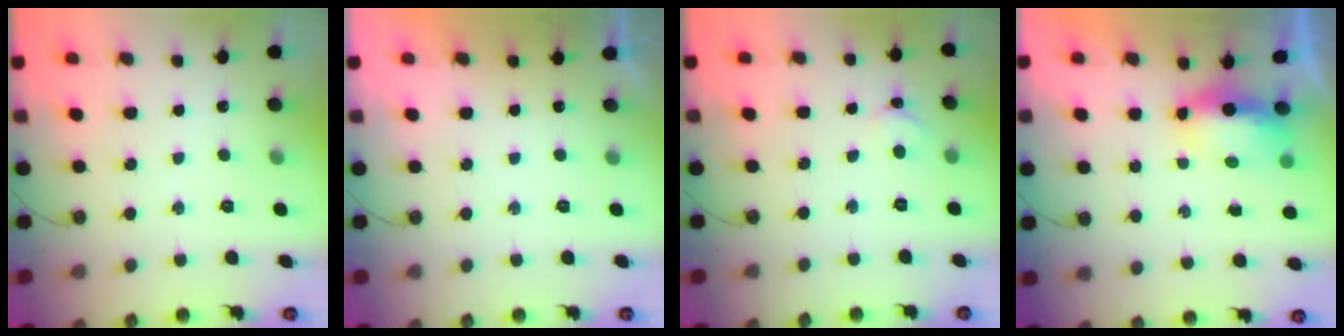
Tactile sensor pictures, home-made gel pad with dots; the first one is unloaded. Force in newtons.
{"total": 0.0}
{"total": 2.3, "press": 2.3, "slide": 0.4}
{"total": 15.0, "press": 9.1, "slide": 11.9}